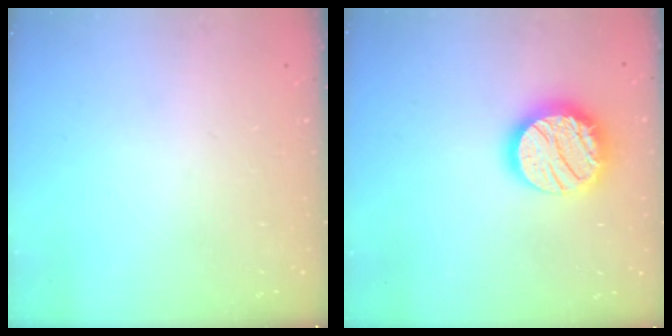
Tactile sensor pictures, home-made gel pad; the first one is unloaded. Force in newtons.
{"total": 17.4, "press": 17.4, "slide": 1.2}